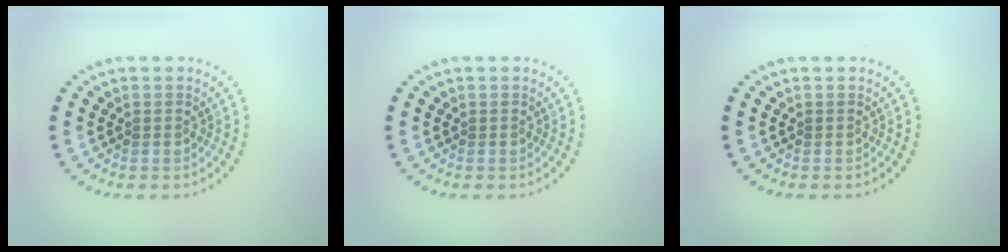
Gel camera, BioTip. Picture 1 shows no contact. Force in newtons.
{"total": 0.0}
{"total": 0.0}